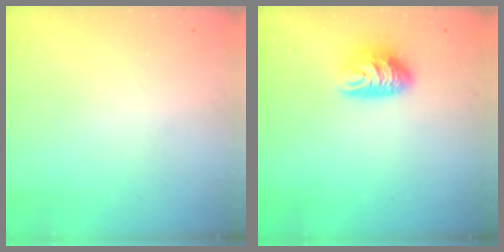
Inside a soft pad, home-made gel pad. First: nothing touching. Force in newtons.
{"total": 8.5, "press": 8.5, "slide": 0.7}